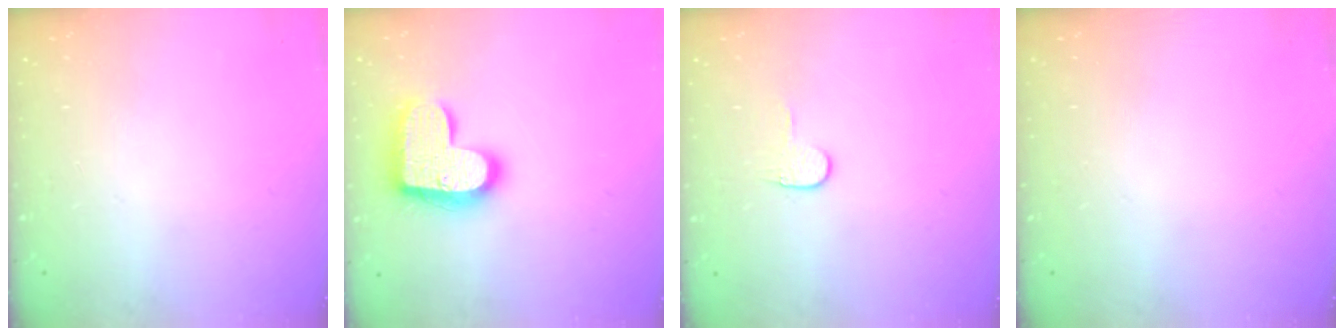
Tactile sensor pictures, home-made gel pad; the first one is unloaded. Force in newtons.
{"total": 17.8, "press": 17.7, "slide": 1.1}
{"total": 3.8, "press": 3.8, "slide": 0.3}
{"total": 0.0}